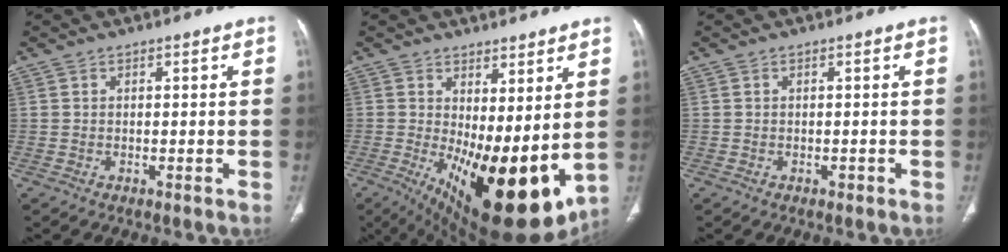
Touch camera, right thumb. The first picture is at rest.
{"total": 19.3, "force": [-0.6, 7.6, 17.7], "torque": [-0.266, -0.040, 0.019]}
{"total": 0.5, "force": [-0.3, 0.4, 0.3], "torque": [-0.002, 0.001, -0.003]}